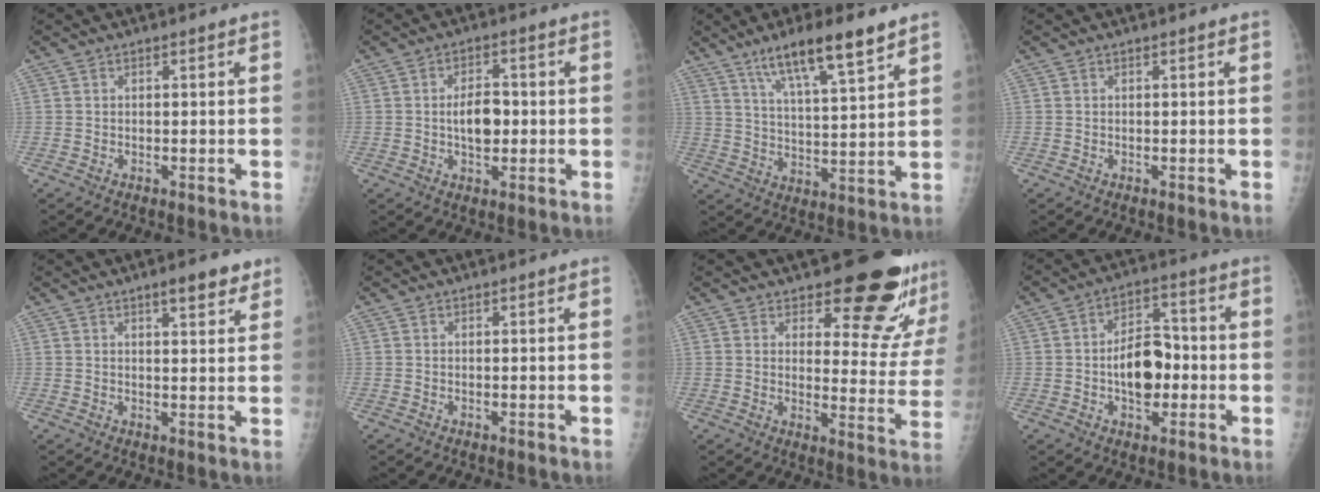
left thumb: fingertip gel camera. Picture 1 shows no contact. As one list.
[{"total": 5.9, "force": [-0.3, 3.4, 4.8], "torque": [-0.067, 0.007, -0.006]}, {"total": 12.6, "force": [8.2, 1.8, 9.4], "torque": [-0.157, -0.035, 0.146]}, {"total": 0.0}, {"total": 5.1, "force": [3.4, 1.5, 3.5], "torque": [-0.036, -0.016, 0.044]}, {"total": 0.0}, {"total": 16.1, "force": [13.1, 5.2, 7.7], "torque": [-0.052, -0.109, 0.154]}, {"total": 10.2, "force": [-1.5, 6.5, 7.8], "torque": [-0.091, 0.026, -0.029]}]